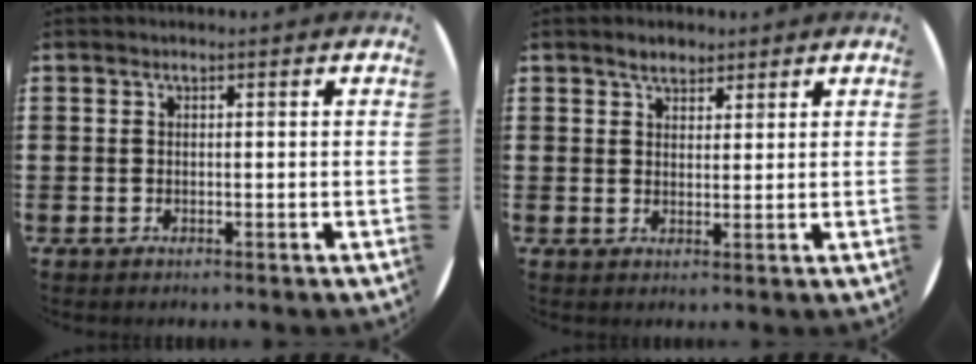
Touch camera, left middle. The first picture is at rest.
{"total": 2.5, "force": [2.2, 1.1, 0.6], "torque": [-0.007, 0.002, 0.040]}